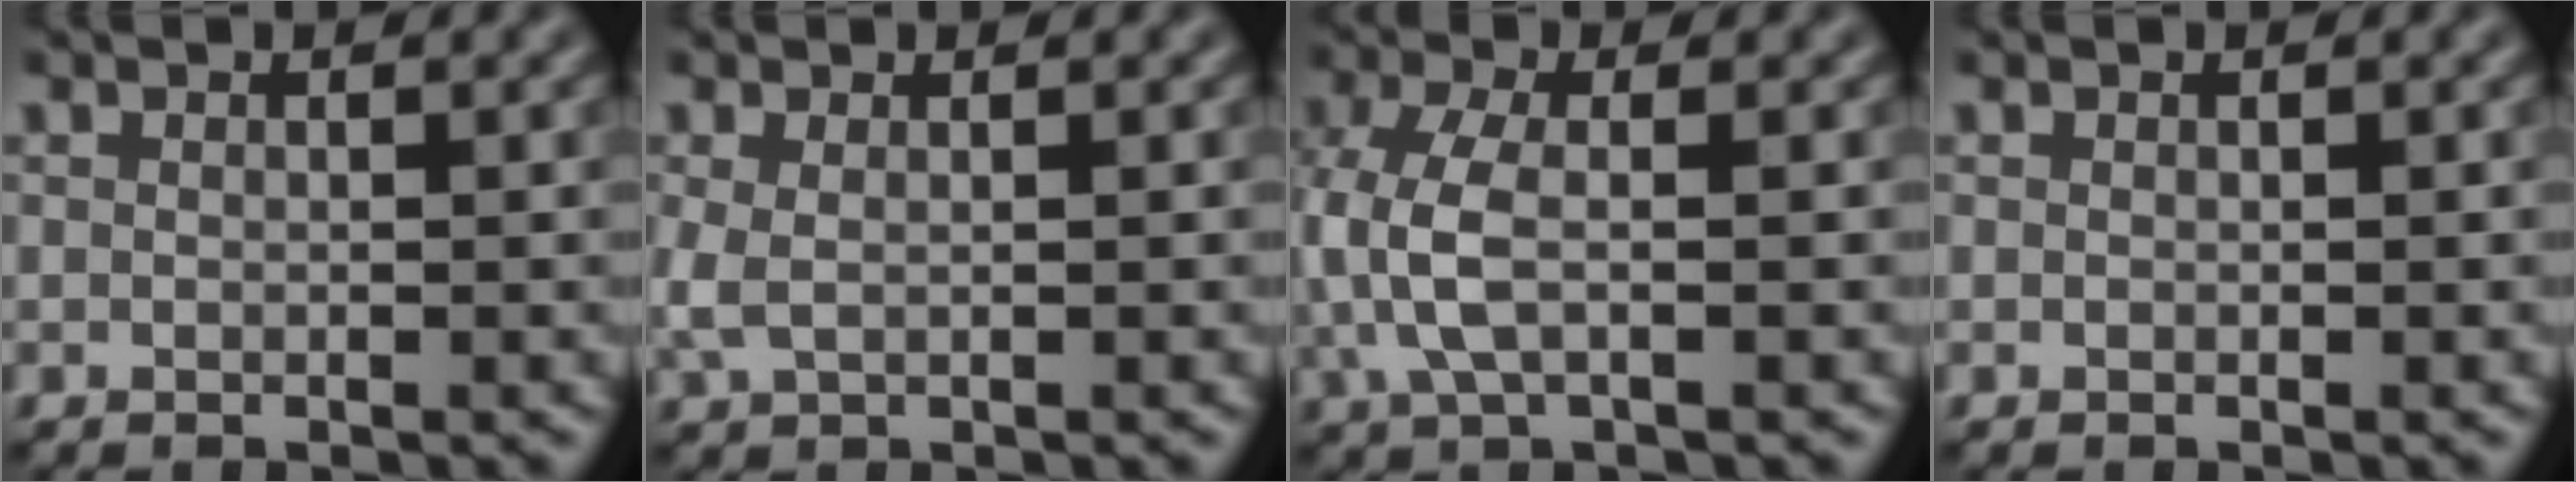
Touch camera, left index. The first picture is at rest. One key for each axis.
{"total": 1.5, "fx": 0.2, "fy": 0.7, "fz": 1.3, "tx": -0.033, "ty": 0.002, "tz": 0.002}
{"total": 4.4, "fx": -0.1, "fy": 2.1, "fz": 3.9, "tx": -0.102, "ty": 0.001, "tz": -0.007}
{"total": 0.0}